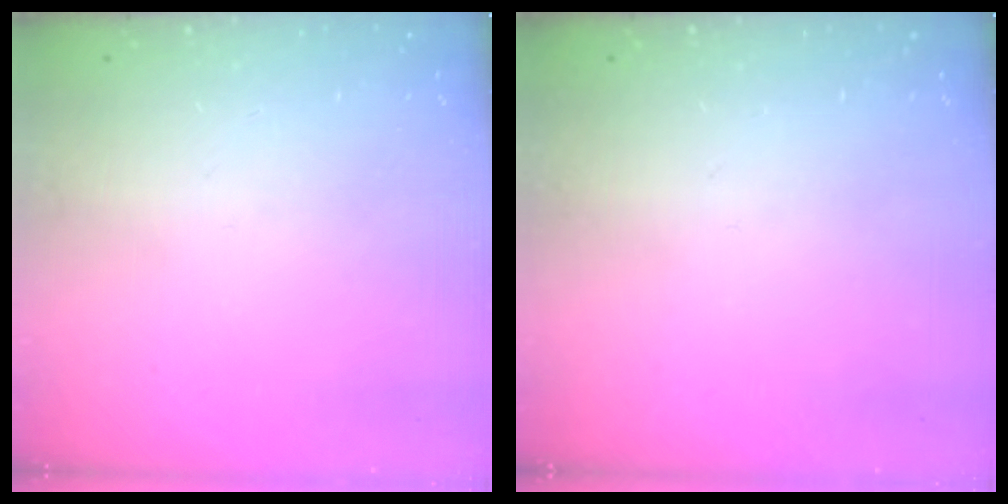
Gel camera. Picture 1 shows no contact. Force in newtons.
{"total": 0.0}